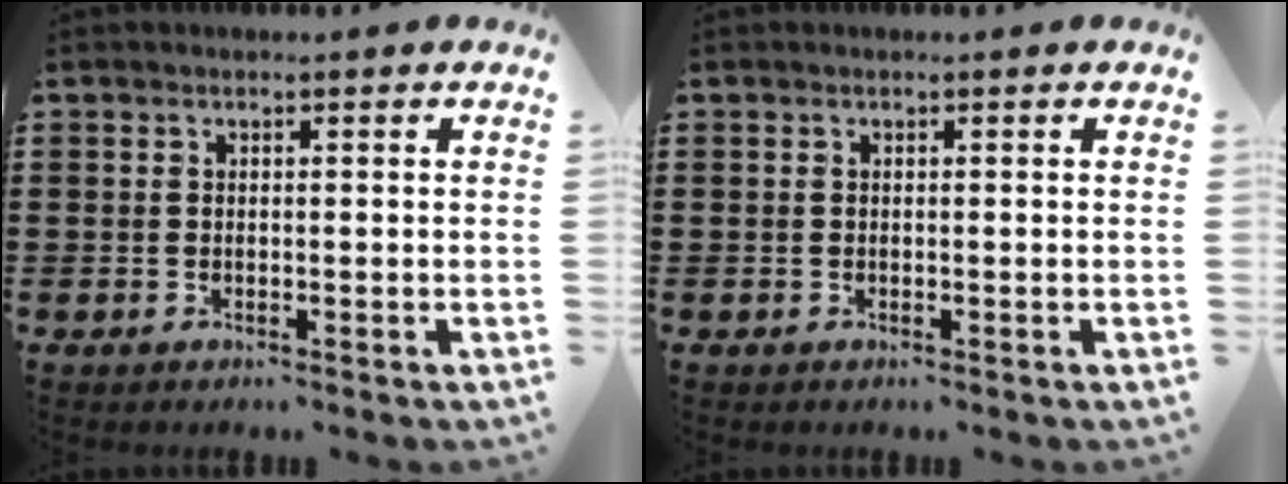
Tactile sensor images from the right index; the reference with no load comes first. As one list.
[{"total": 0.0}]